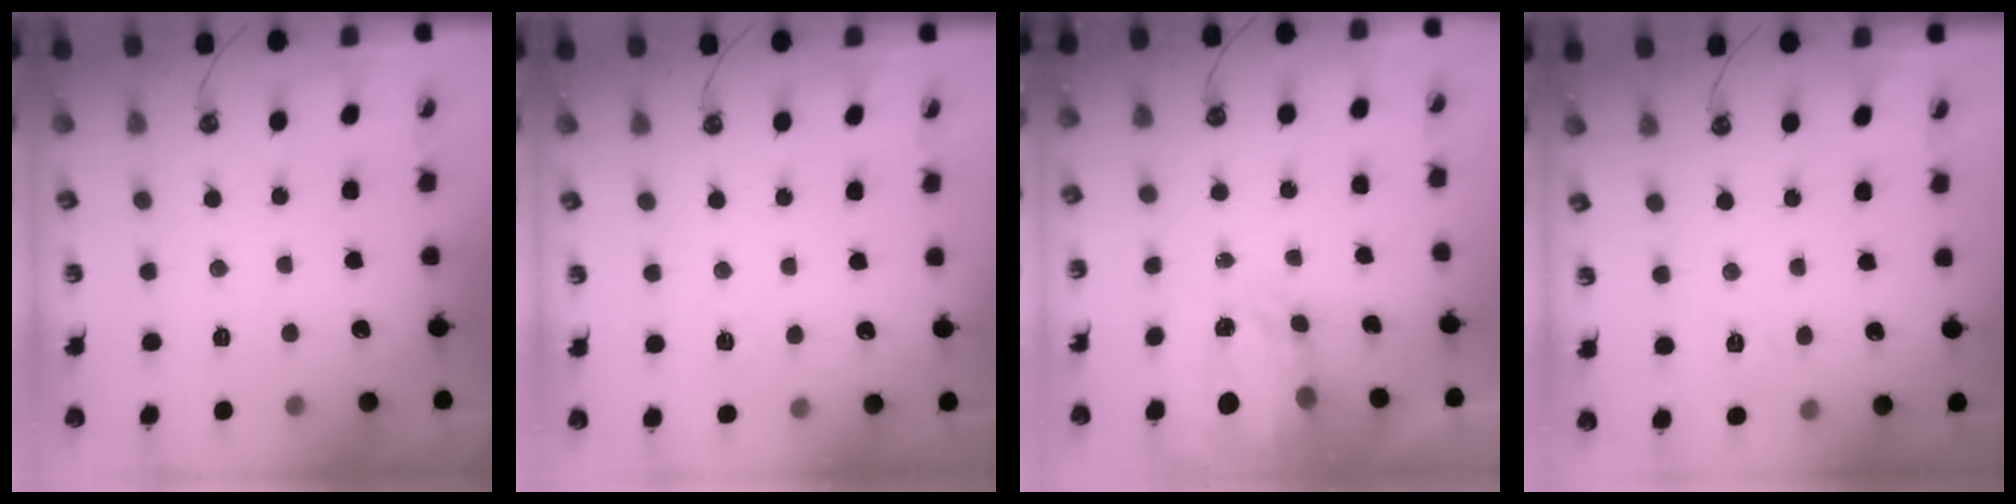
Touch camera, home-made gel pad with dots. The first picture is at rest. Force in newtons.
{"total": 3.8, "press": 3.8, "slide": 0.5}
{"total": 3.7, "press": 3.7, "slide": 0.5}
{"total": 6.8, "press": 6.8, "slide": 0.7}